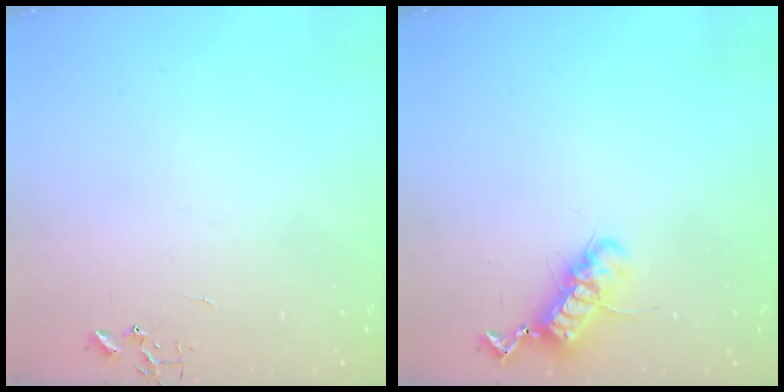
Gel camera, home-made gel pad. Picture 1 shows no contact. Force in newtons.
{"total": 12.7, "press": 12.6, "slide": 1.6}